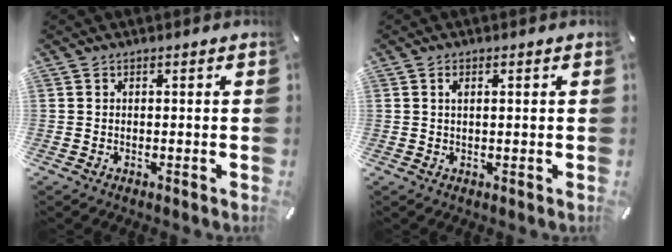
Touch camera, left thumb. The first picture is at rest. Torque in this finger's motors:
{"motor_torque": [-0.14, -0.41, 0.06, 0.08, -0.01]}